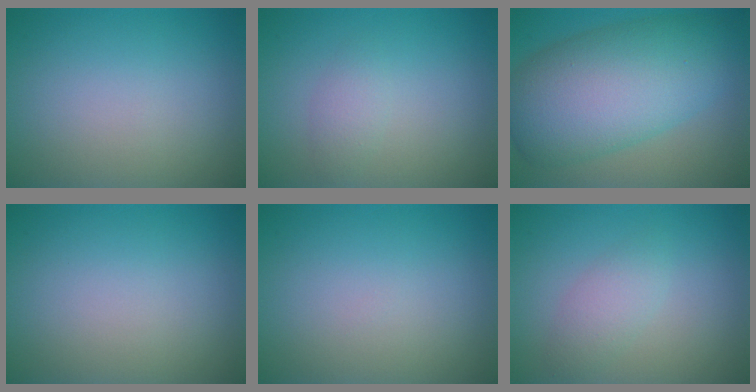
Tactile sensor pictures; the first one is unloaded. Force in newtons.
{"total": 1.4, "press": 1.4, "slide": 0.0}
{"total": 11.0, "press": 11.0, "slide": 0.4}
{"total": 0.0}
{"total": 0.0}
{"total": 2.0, "press": 2.0, "slide": 0.1}